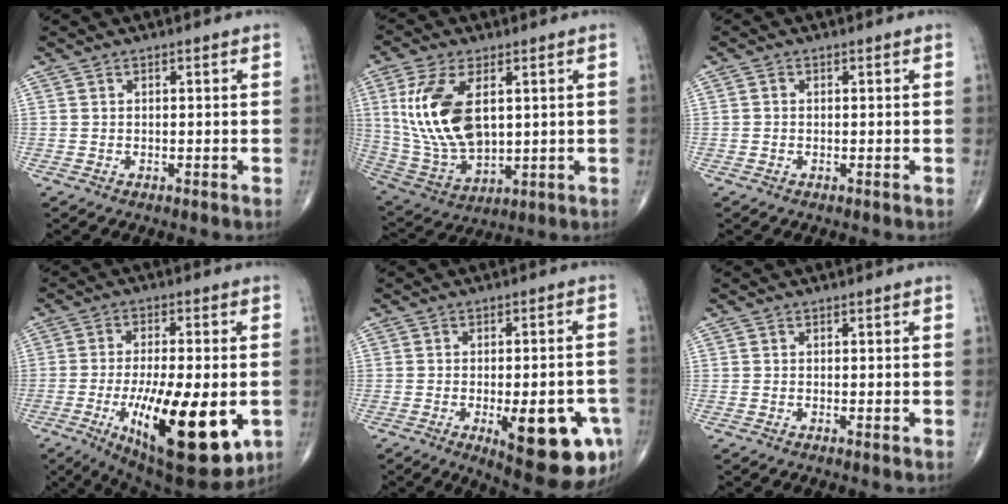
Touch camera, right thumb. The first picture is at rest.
{"total": 16.8, "force": [3.7, 9.0, 13.7], "torque": [-0.276, -0.017, 0.084]}
{"total": 0.6, "force": [0.0, 0.5, 0.3], "torque": [-0.003, 0.001, -0.003]}
{"total": 22.0, "force": [-6.0, 7.5, 19.8], "torque": [-0.304, -0.022, -0.076]}
{"total": 16.5, "force": [-5.9, 5.7, 14.3], "torque": [-0.140, 0.011, -0.059]}
{"total": 0.5, "force": [-0.1, 0.1, 0.5], "torque": [-0.014, -0.003, -0.002]}